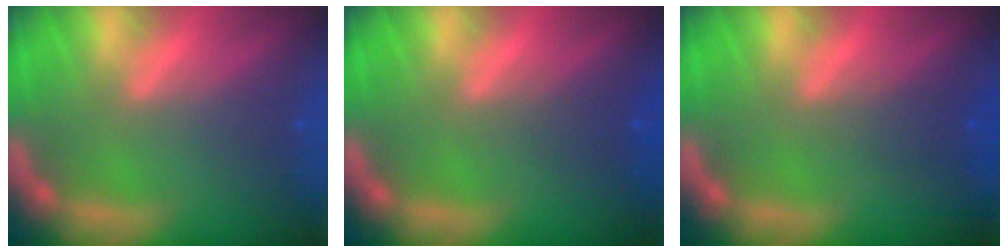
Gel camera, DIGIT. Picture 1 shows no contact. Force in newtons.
{"total": 1.5}
{"total": 1.5}